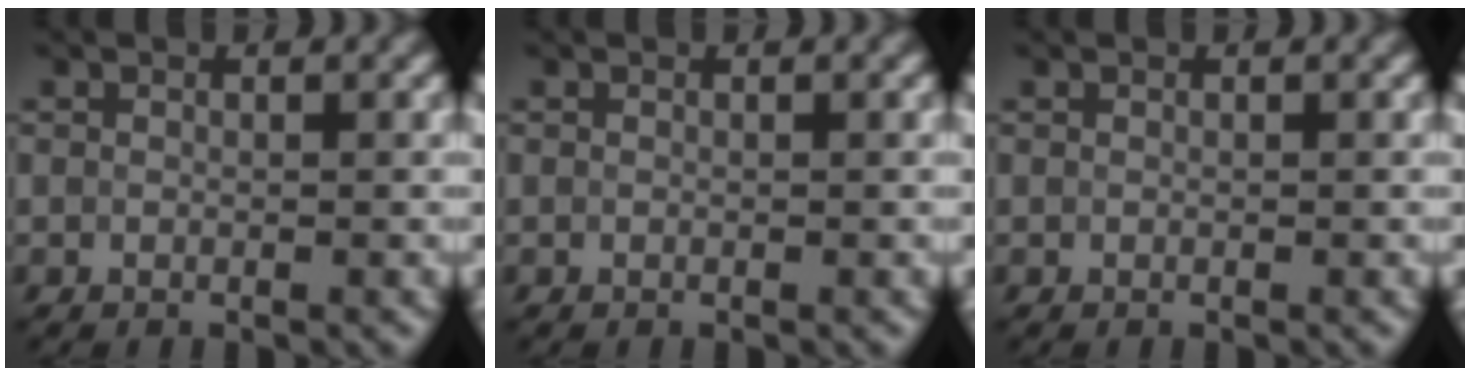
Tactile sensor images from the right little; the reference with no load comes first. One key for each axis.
{"total": 0.0}
{"total": 0.0}